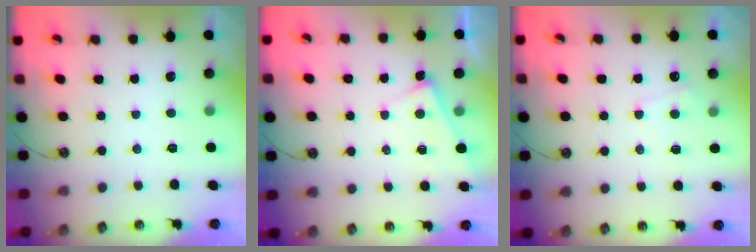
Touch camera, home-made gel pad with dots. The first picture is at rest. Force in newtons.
{"total": 4.2, "press": 4.1, "slide": 0.3}
{"total": 4.7, "press": 4.7, "slide": 0.5}